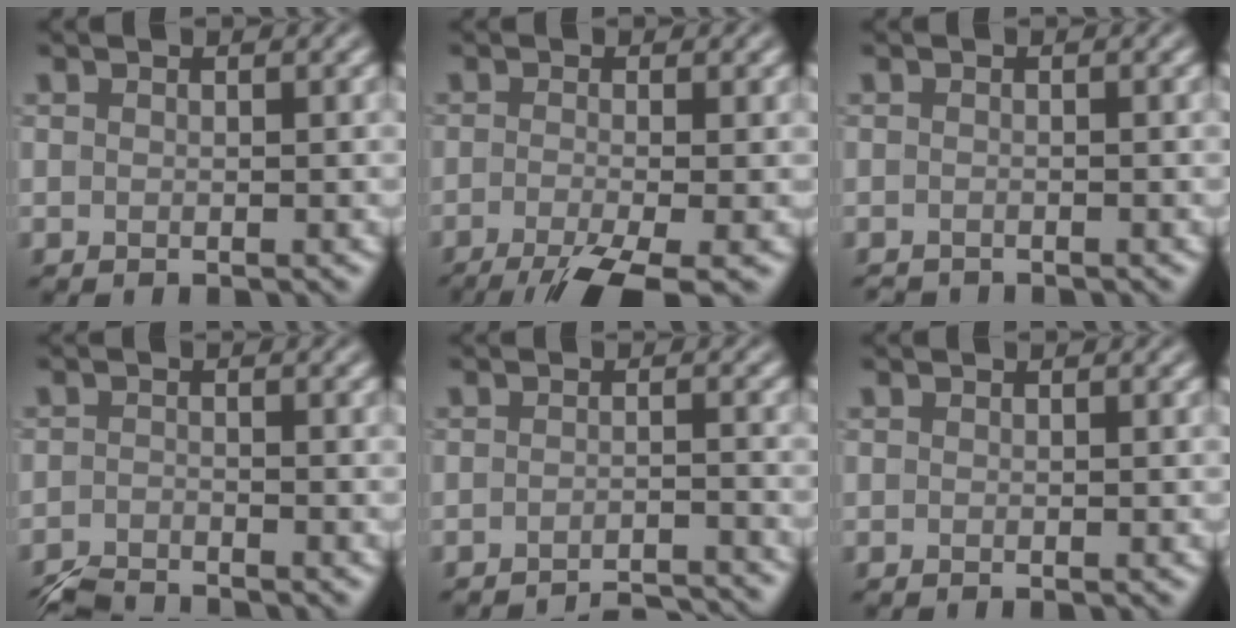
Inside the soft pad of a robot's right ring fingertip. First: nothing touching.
{"total": 6.4, "force": [-4.1, 1.4, 4.7], "torque": [-0.080, -0.010, -0.080]}
{"total": 1.0, "force": [-1.0, 0.0, 0.0], "torque": [-0.001, -0.003, -0.022]}
{"total": 3.0, "force": [-3.0, 0.2, 0.5], "torque": [-0.014, -0.007, -0.065]}
{"total": 4.7, "force": [-4.5, 0.2, 1.3], "torque": [-0.019, 0.005, -0.064]}
{"total": 0.0}